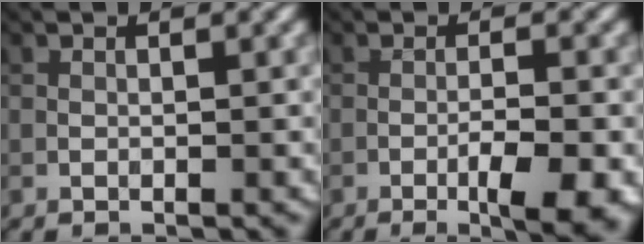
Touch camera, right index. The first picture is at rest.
{"total": 5.0, "force": [-2.3, 0.8, 4.4], "torque": [-0.070, 0.003, -0.035]}